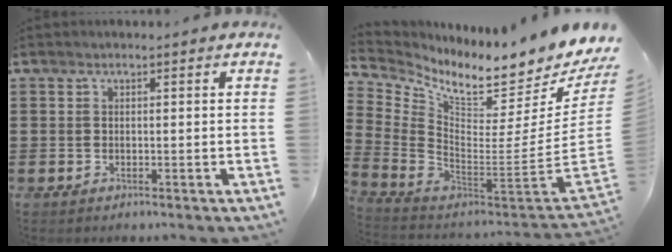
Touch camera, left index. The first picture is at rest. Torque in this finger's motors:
{"motor_torque": [2.14, 0.00, -0.06, -0.06]}